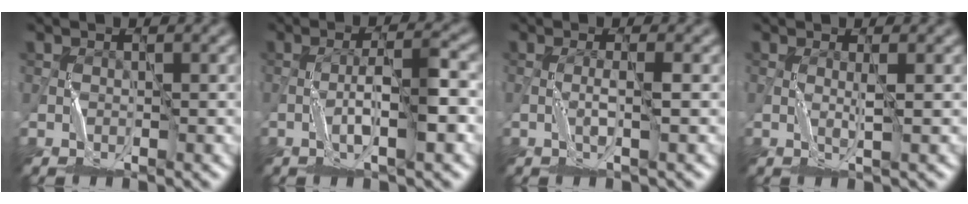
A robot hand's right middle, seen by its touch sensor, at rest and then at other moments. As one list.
[{"total": 3.9, "force": [-1.3, 0.0, 3.6], "torque": [-0.069, 0.010, -0.026]}, {"total": 1.0, "force": [-0.1, -0.9, 0.5], "torque": [-0.018, 0.002, -0.006]}, {"total": 1.0, "force": [0.4, -0.9, 0.1], "torque": [-0.012, 0.001, 0.006]}]